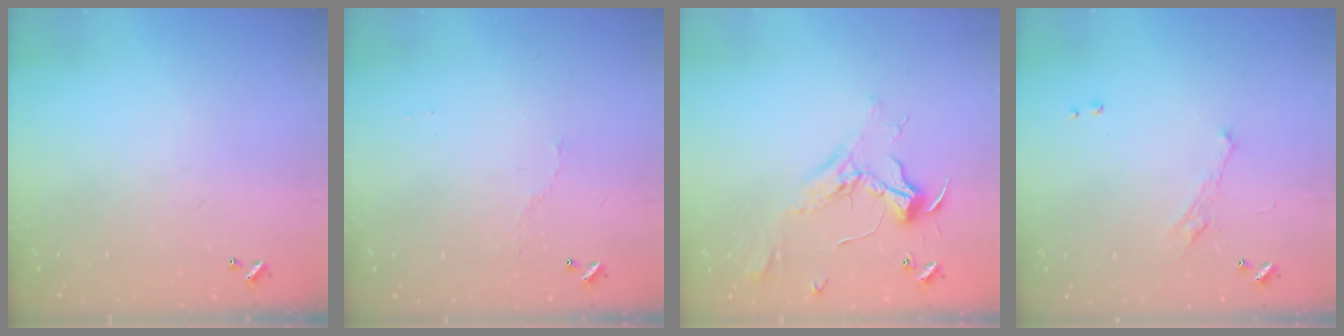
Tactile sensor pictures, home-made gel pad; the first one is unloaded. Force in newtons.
{"total": 2.9, "press": 2.8, "slide": 0.6}
{"total": 2.3, "press": 2.2, "slide": 0.9}
{"total": 2.0, "press": 1.9, "slide": 0.7}